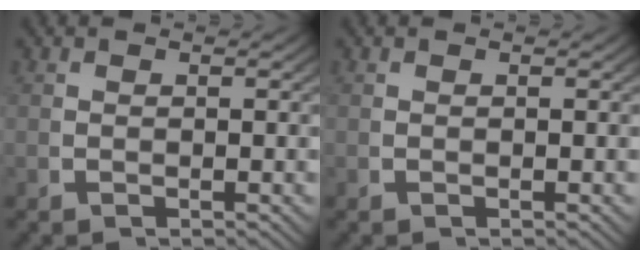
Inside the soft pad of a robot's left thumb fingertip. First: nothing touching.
{"total": 0.0}